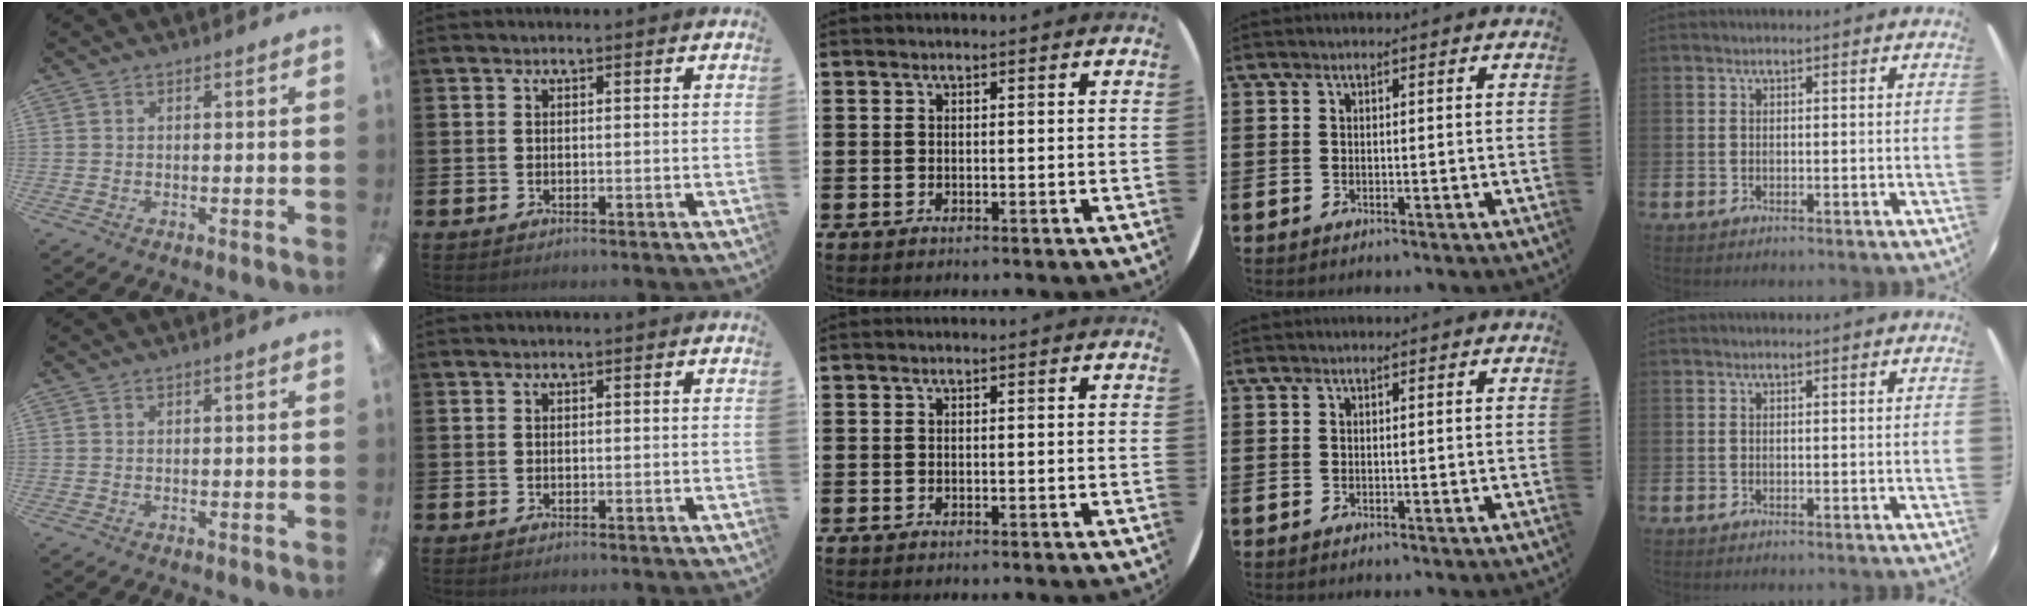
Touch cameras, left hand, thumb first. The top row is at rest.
{}